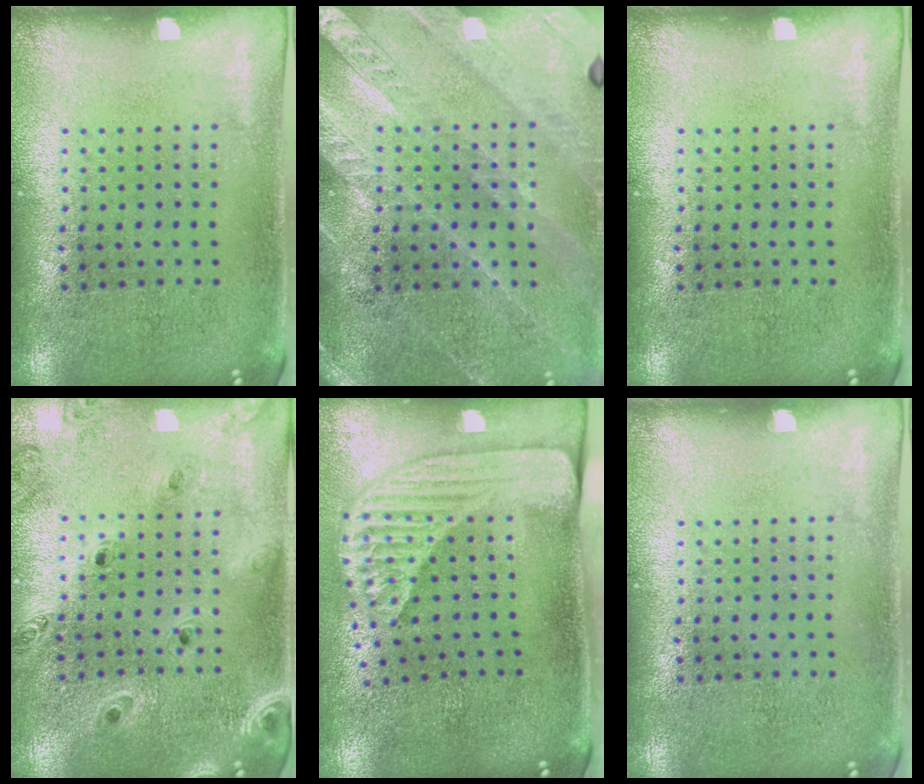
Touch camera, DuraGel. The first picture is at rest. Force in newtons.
{"total": 2.9, "press": 2.6, "slide": 1.4}
{"total": 0.0}
{"total": 0.9, "press": 0.9, "slide": 0.1}
{"total": 2.3, "press": 1.7, "slide": 1.5}
{"total": 0.0}